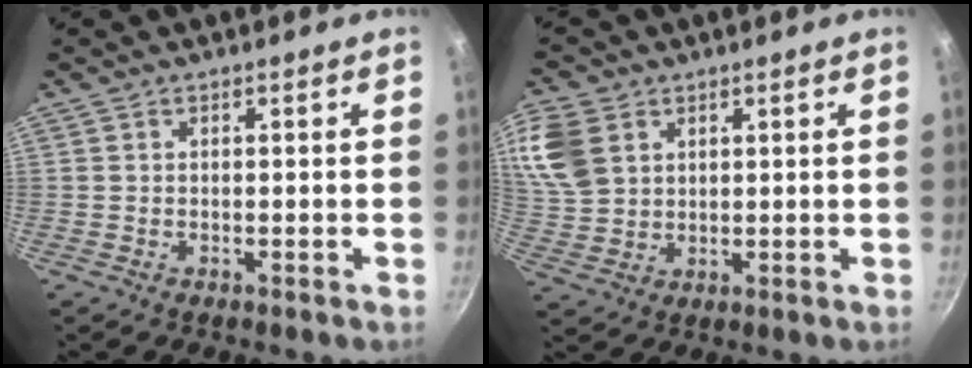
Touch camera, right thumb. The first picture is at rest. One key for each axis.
{"total": 12.3, "fx": 4.8, "fy": 9.3, "fz": 6.5, "tx": -0.141, "ty": -0.005, "tz": 0.101}